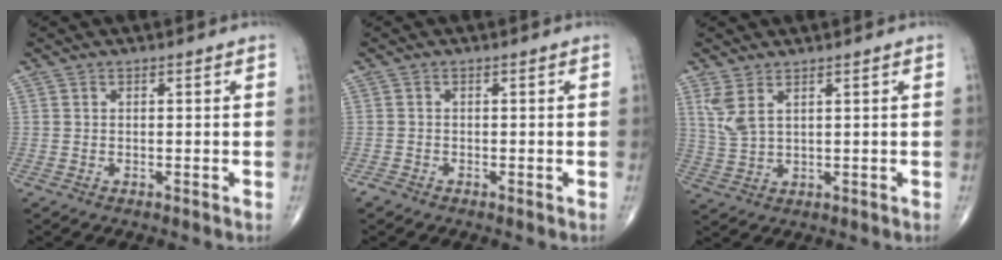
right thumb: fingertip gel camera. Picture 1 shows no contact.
{"total": 0.8, "force": [-0.7, 0.4, 0.3], "torque": [-0.007, -0.002, -0.017]}
{"total": 4.7, "force": [2.4, 1.7, 3.6], "torque": [-0.085, -0.007, 0.061]}